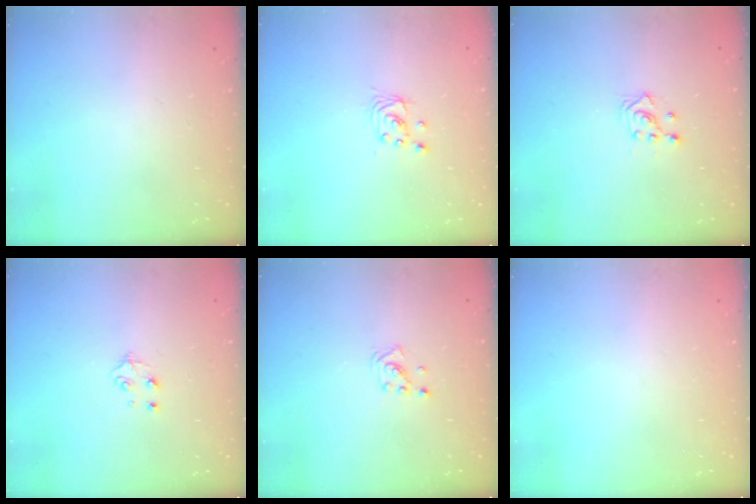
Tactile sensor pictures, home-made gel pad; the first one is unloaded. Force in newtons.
{"total": 2.5, "press": 2.5, "slide": 0.1}
{"total": 2.6, "press": 2.4, "slide": 1.0}
{"total": 4.5, "press": 4.5, "slide": 0.4}
{"total": 1.9, "press": 1.9, "slide": 0.1}
{"total": 0.0}